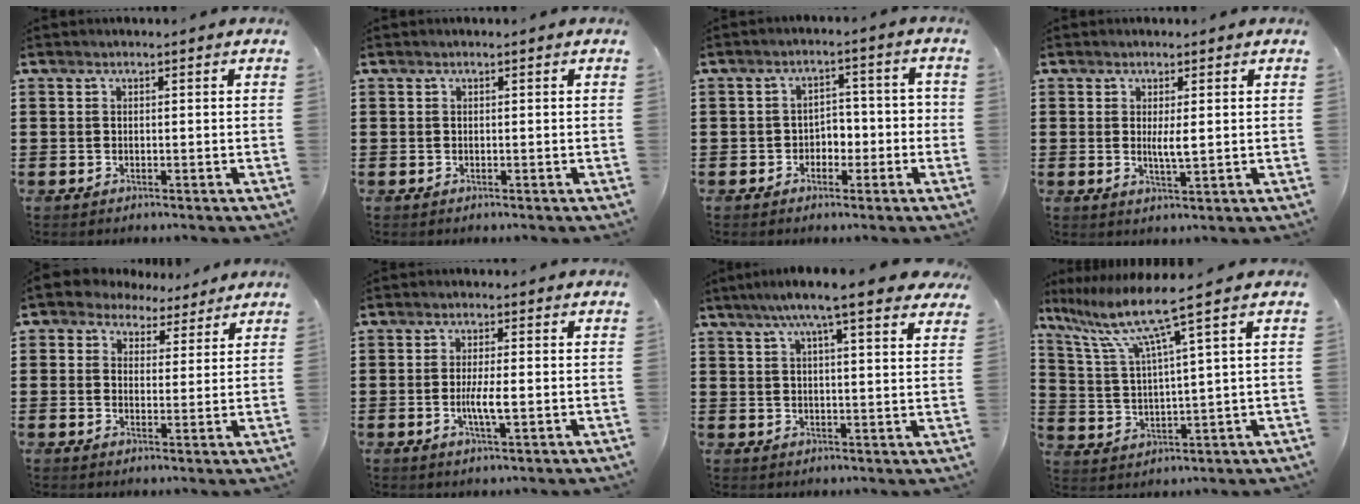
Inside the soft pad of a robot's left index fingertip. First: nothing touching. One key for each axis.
{"total": 0.0}
{"total": 3.4, "fx": -1.9, "fy": 2.5, "fz": 1.4, "tx": -0.035, "ty": 0.008, "tz": -0.043}
{"total": 2.9, "fx": 0.4, "fy": 0.5, "fz": 2.9, "tx": -0.055, "ty": -0.002, "tz": 0.006}
{"total": 3.8, "fx": 3.1, "fy": 2.3, "fz": 0.3, "tx": -0.025, "ty": -0.002, "tz": 0.056}
{"total": 3.9, "fx": -0.7, "fy": 0.7, "fz": 3.8, "tx": -0.073, "ty": -0.003, "tz": -0.016}
{"total": 7.7, "fx": 5.9, "fy": 0.5, "fz": 4.8, "tx": -0.103, "ty": -0.009, "tz": 0.100}
{"total": 8.8, "fx": 6.0, "fy": -0.3, "fz": 6.4, "tx": -0.147, "ty": -0.028, "tz": 0.098}